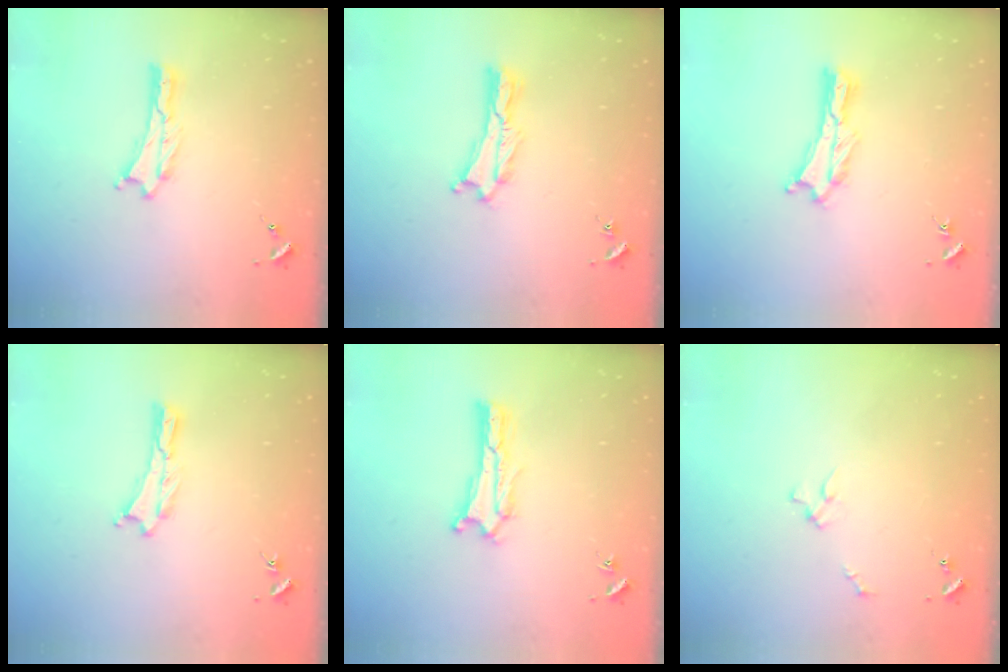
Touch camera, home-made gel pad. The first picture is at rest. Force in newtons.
{"total": 0.6, "press": 0.5, "slide": 0.2}
{"total": 0.9, "press": 0.9, "slide": 0.2}
{"total": 0.0}
{"total": 0.6, "press": 0.5, "slide": 0.2}
{"total": 2.0, "press": 2.0, "slide": 0.2}